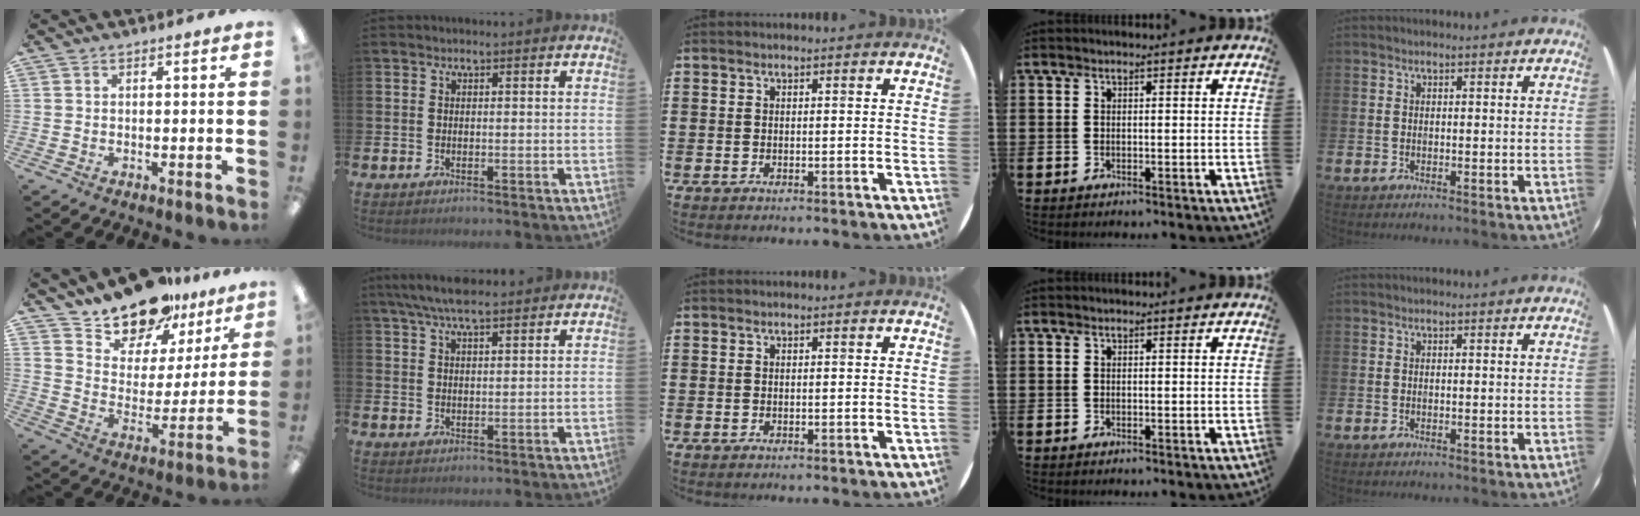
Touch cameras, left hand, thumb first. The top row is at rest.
{"thumb": {"total": 16.0, "force": [13.7, 7.3, 3.9], "torque": [-0.068, -0.113, 0.250]}, "index": {"total": 6.1, "force": [5.3, 1.4, 2.8], "torque": [-0.058, -0.015, 0.094]}}